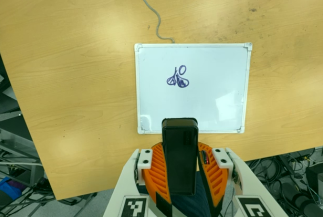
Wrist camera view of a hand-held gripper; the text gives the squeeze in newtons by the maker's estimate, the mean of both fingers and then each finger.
{"total": 10.1, "left": 8.2, "right": 12.0}